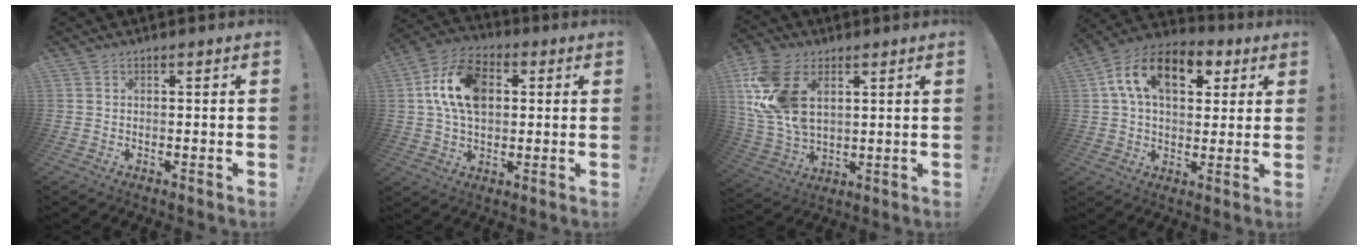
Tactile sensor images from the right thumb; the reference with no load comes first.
{"total": 15.7, "force": [3.2, 10.7, 11.1], "torque": [-0.199, 0.008, 0.062]}
{"total": 18.4, "force": [6.3, 11.8, 12.6], "torque": [-0.260, -0.022, 0.119]}
{"total": 16.4, "force": [5.9, 10.2, 11.5], "torque": [-0.184, -0.007, 0.105]}